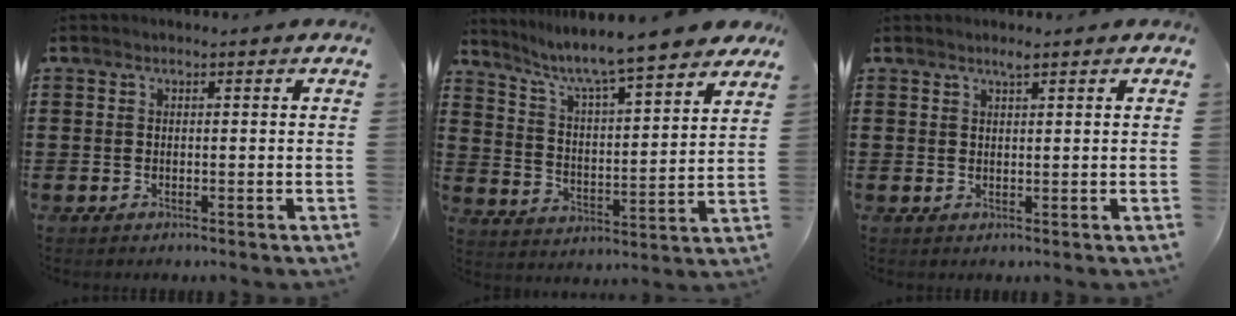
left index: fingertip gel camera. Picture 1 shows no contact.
{"total": 6.6, "force": [6.0, 0.2, 2.9], "torque": [-0.083, -0.043, 0.096]}
{"total": 1.4, "force": [1.1, 0.1, 0.8], "torque": [-0.016, 0.000, 0.020]}